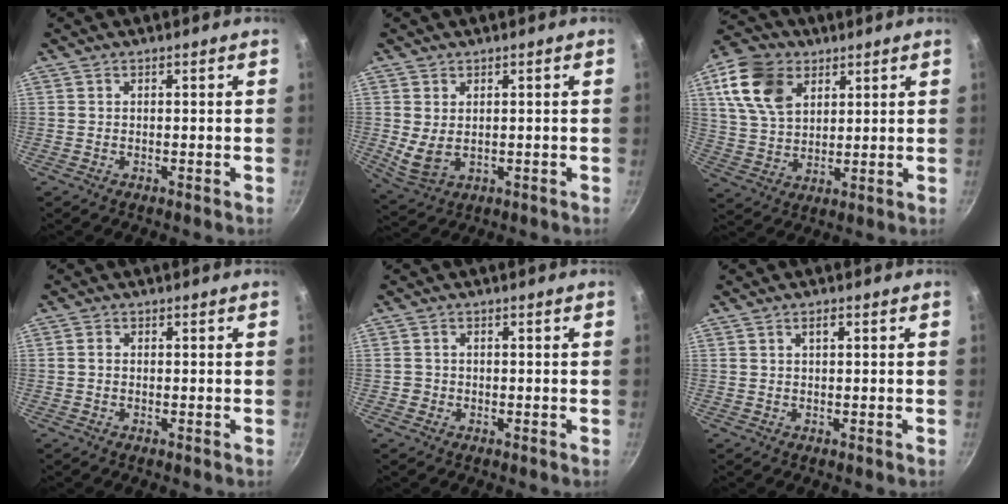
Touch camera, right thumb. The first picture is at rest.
{"total": 5.3, "force": [0.5, 3.6, 3.8], "torque": [-0.071, -0.016, 0.024]}
{"total": 13.6, "force": [5.7, 9.3, 8.1], "torque": [-0.135, -0.009, 0.107]}
{"total": 1.0, "force": [-0.1, 0.9, 0.6], "torque": [-0.010, 0.006, -0.003]}
{"total": 1.3, "force": [-0.3, 1.2, 0.2], "torque": [0.002, 0.004, -0.004]}
{"total": 1.4, "force": [0.6, 0.5, 1.2], "torque": [-0.021, 0.006, 0.010]}